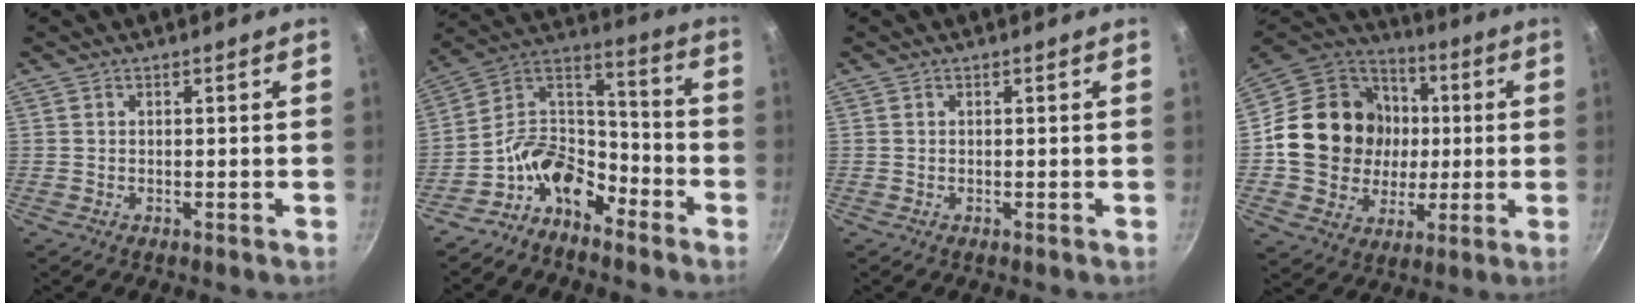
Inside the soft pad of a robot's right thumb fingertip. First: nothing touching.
{"total": 13.8, "force": [-8.3, 8.3, 7.2], "torque": [-0.098, 0.094, -0.180]}
{"total": 0.0}
{"total": 21.7, "force": [1.1, 19.3, 9.9], "torque": [-0.152, 0.024, 0.027]}